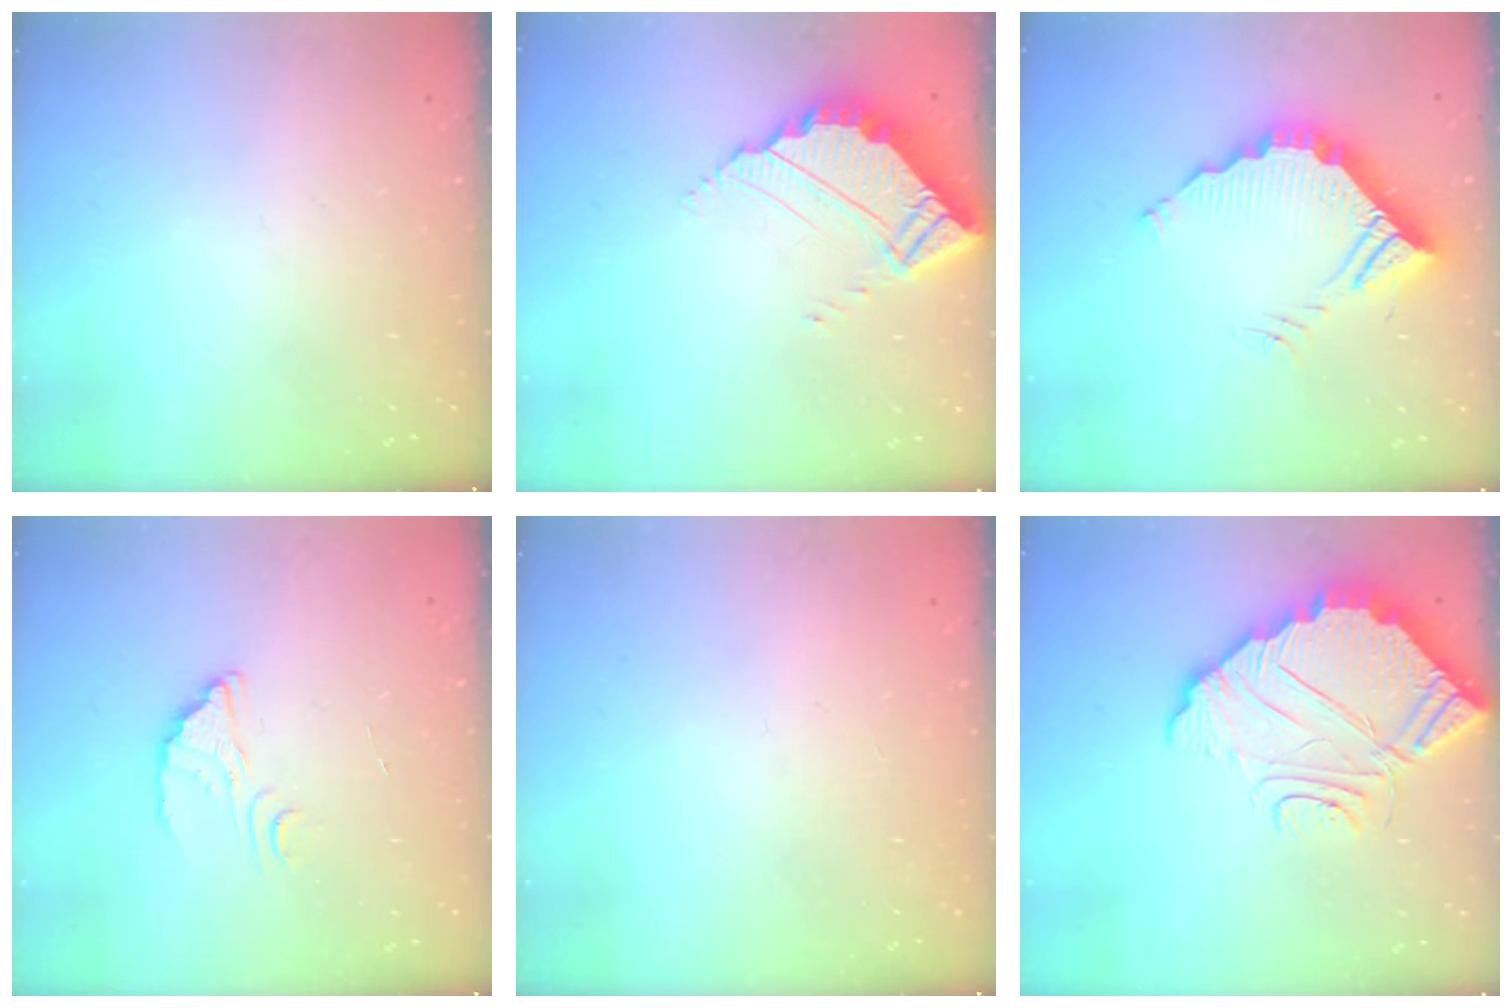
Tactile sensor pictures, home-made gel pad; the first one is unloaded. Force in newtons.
{"total": 6.7, "press": 6.6, "slide": 0.4}
{"total": 13.4, "press": 13.4, "slide": 0.3}
{"total": 2.3, "press": 2.3, "slide": 0.0}
{"total": 2.2, "press": 2.2, "slide": 0.1}
{"total": 10.3, "press": 10.3, "slide": 0.6}